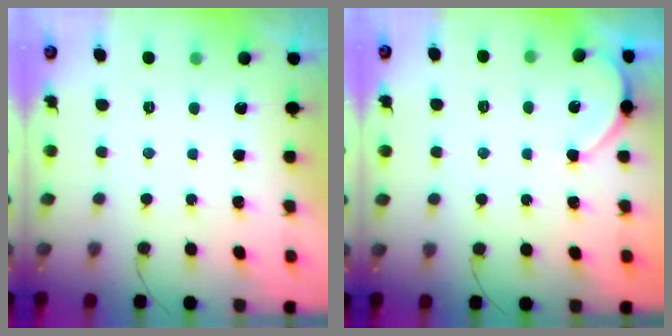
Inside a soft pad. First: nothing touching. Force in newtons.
{"total": 4.6, "press": 4.6, "slide": 0.5}